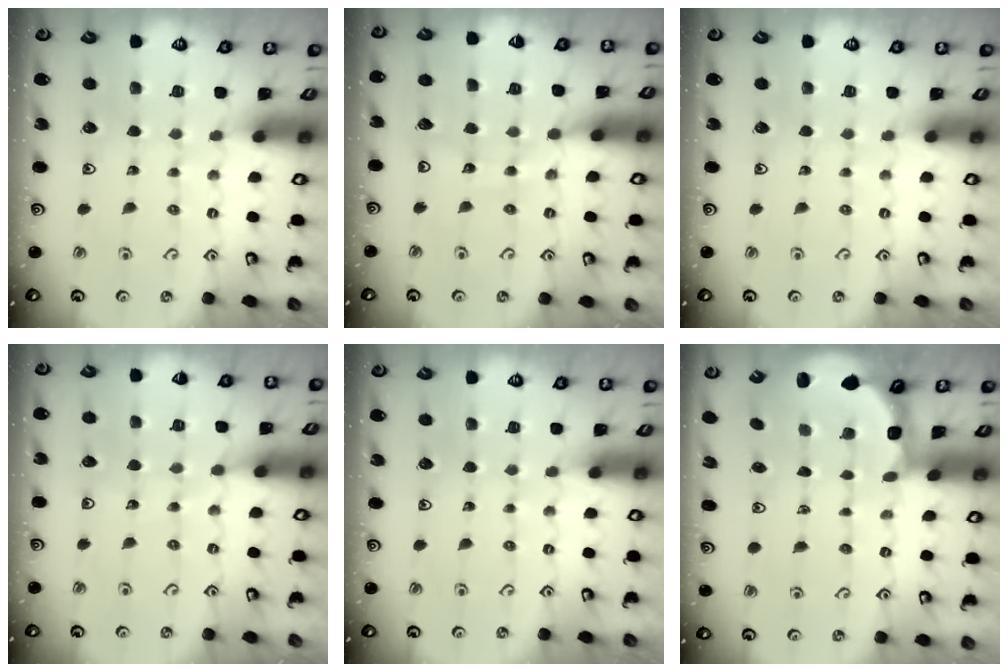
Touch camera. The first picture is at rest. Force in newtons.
{"total": 10.2, "press": 10.1, "slide": 1.3}
{"total": 0.0}
{"total": 5.8, "press": 5.7, "slide": 0.8}
{"total": 0.0}
{"total": 2.9, "press": 2.3, "slide": 1.7}